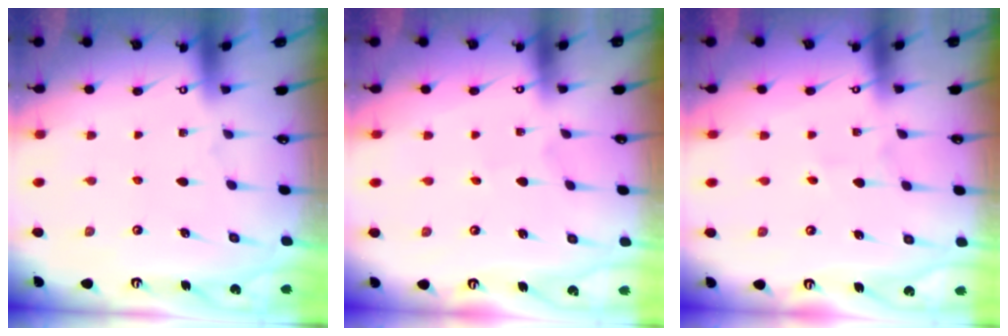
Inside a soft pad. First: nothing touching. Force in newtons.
{"total": 0.7, "press": 0.7, "slide": 0.0}
{"total": 2.5, "press": 2.5, "slide": 0.3}